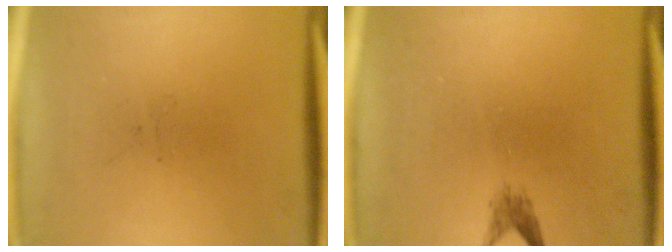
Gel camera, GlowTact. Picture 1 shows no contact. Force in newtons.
{"total": 1.4}